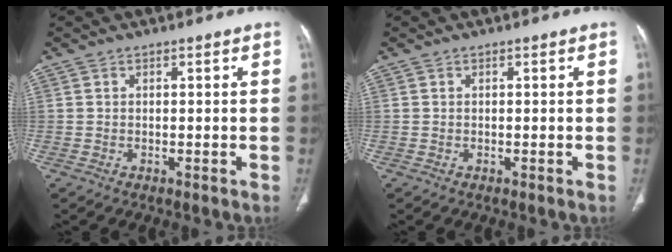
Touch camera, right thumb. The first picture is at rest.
{"total": 0.0}